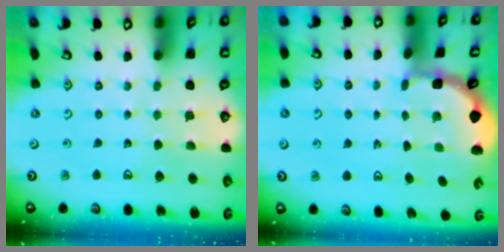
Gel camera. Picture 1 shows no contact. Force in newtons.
{"total": 1.2, "press": 1.2, "slide": 0.3}